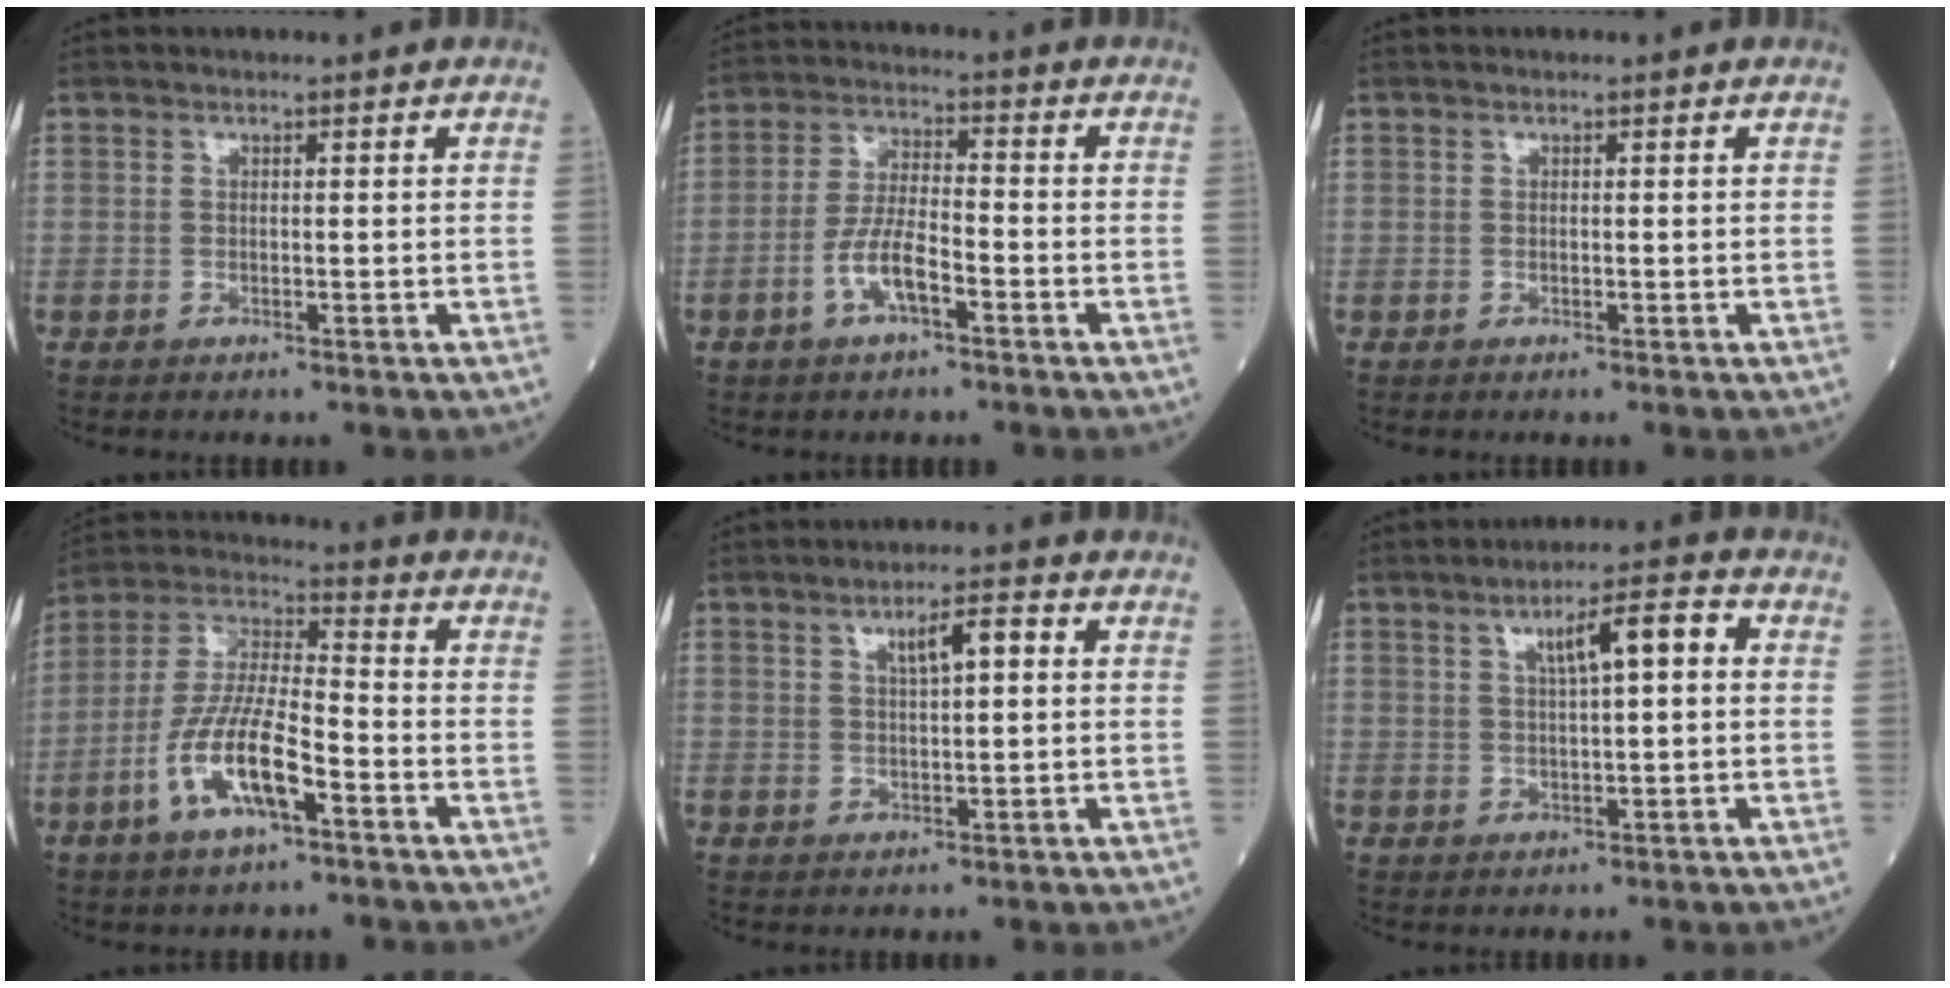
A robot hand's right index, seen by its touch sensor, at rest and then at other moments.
{"total": 6.7, "force": [-2.9, 2.0, 5.7], "torque": [-0.115, 0.005, -0.056]}
{"total": 0.0}
{"total": 12.4, "force": [-5.1, 3.1, 10.8], "torque": [-0.224, 0.001, -0.098]}
{"total": 4.3, "force": [1.3, 0.9, 4.0], "torque": [-0.068, 0.009, 0.023]}
{"total": 6.5, "force": [1.7, 1.0, 6.2], "torque": [-0.102, 0.017, 0.026]}